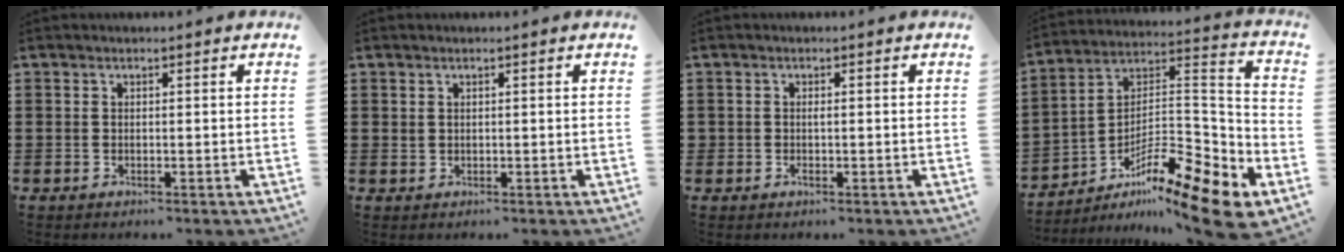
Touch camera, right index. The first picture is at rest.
{"total": 0.6, "force": [0.3, 0.4, 0.2], "torque": [-0.004, 0.002, 0.007]}
{"total": 0.8, "force": [-0.2, 0.5, 0.6], "torque": [-0.013, -0.001, -0.003]}
{"total": 13.5, "force": [-9.9, 2.6, 8.8], "torque": [-0.145, 0.020, -0.189]}